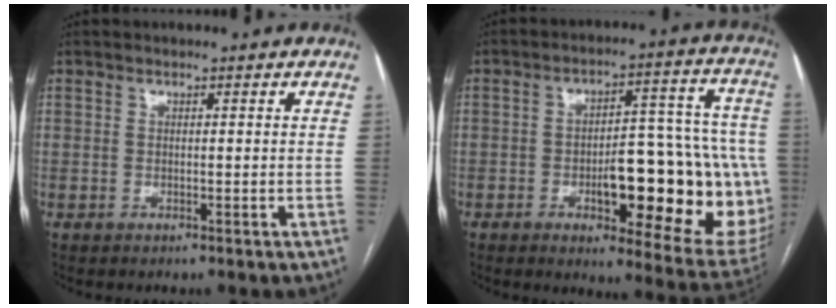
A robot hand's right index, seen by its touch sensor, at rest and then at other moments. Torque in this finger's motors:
{"motor_torque": [1.28, -0.78, 0.54, 0.17]}